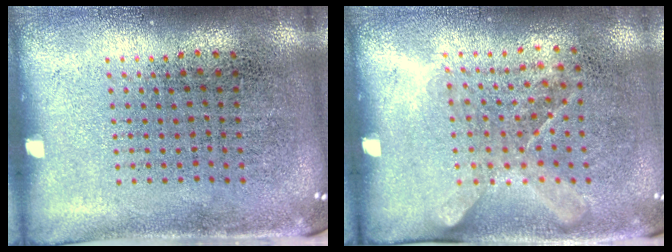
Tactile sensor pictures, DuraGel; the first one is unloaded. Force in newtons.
{"total": 1.3, "press": 1.0, "slide": 0.8}